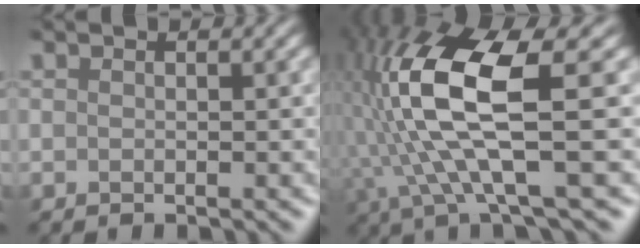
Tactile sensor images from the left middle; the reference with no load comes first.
{"total": 9.6, "force": [0.8, 2.3, 9.3], "torque": [-0.205, 0.011, 0.021]}